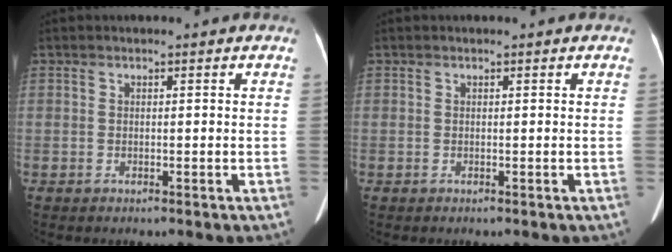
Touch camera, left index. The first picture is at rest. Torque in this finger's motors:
{"motor_torque": [0.05, 0.06, 0.00, 0.02]}